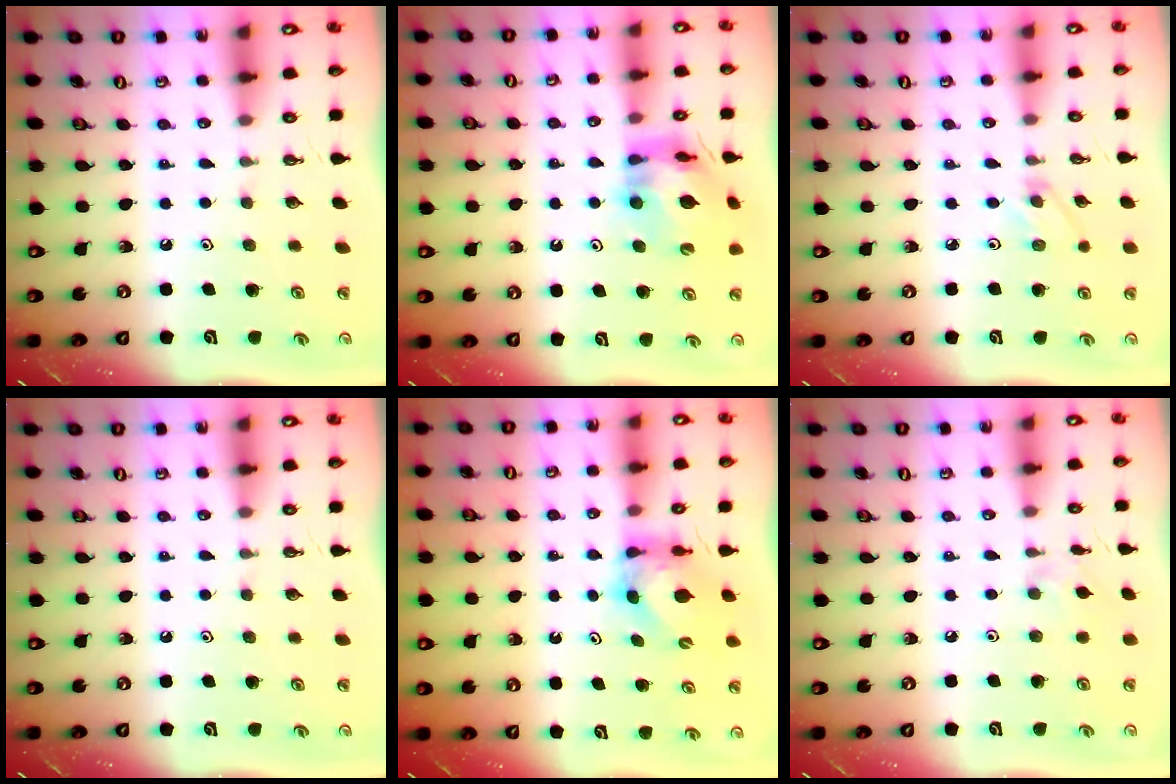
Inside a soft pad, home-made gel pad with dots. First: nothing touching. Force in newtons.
{"total": 13.1, "press": 13.1, "slide": 1.4}
{"total": 1.9, "press": 1.9, "slide": 0.3}
{"total": 0.0}
{"total": 6.0, "press": 6.0, "slide": 0.6}
{"total": 1.8, "press": 1.7, "slide": 0.5}